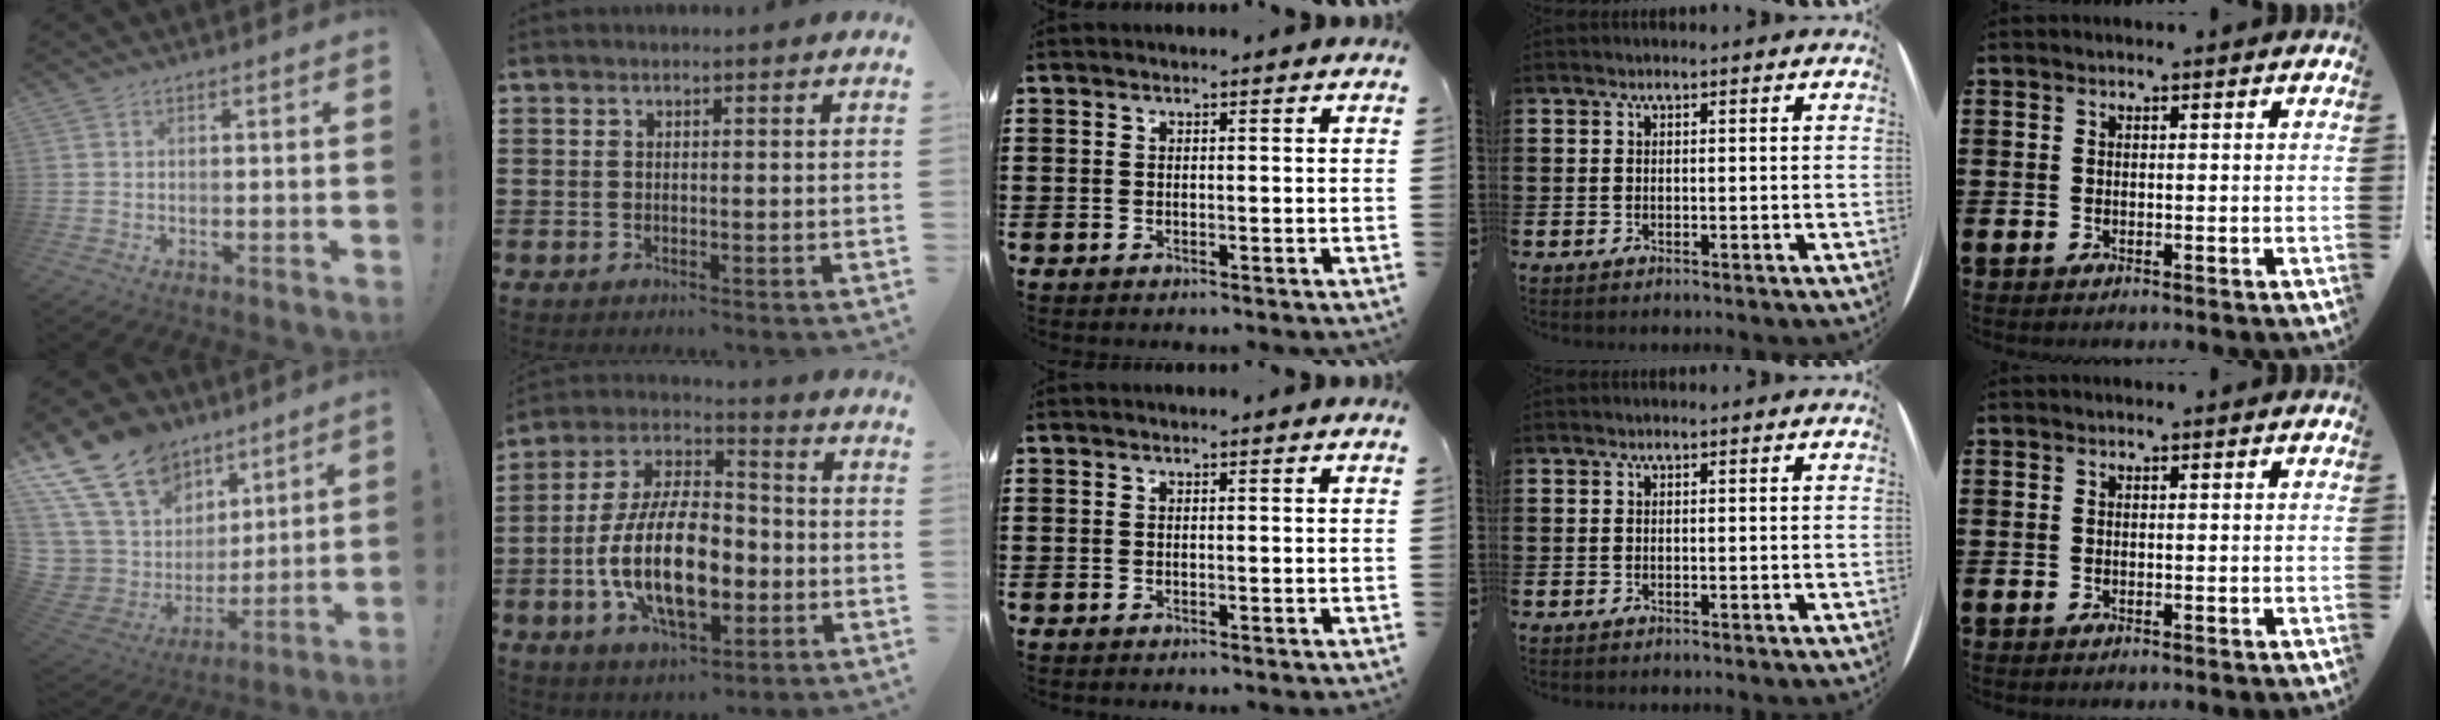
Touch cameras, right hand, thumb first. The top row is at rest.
{"thumb": {"total": 20.5, "force": [12.4, 13.4, 9.5], "torque": [-0.176, -0.090, 0.270]}, "index": {"total": 15.4, "force": [-3.9, 7.6, 12.8], "torque": [-0.277, -0.005, -0.075]}}